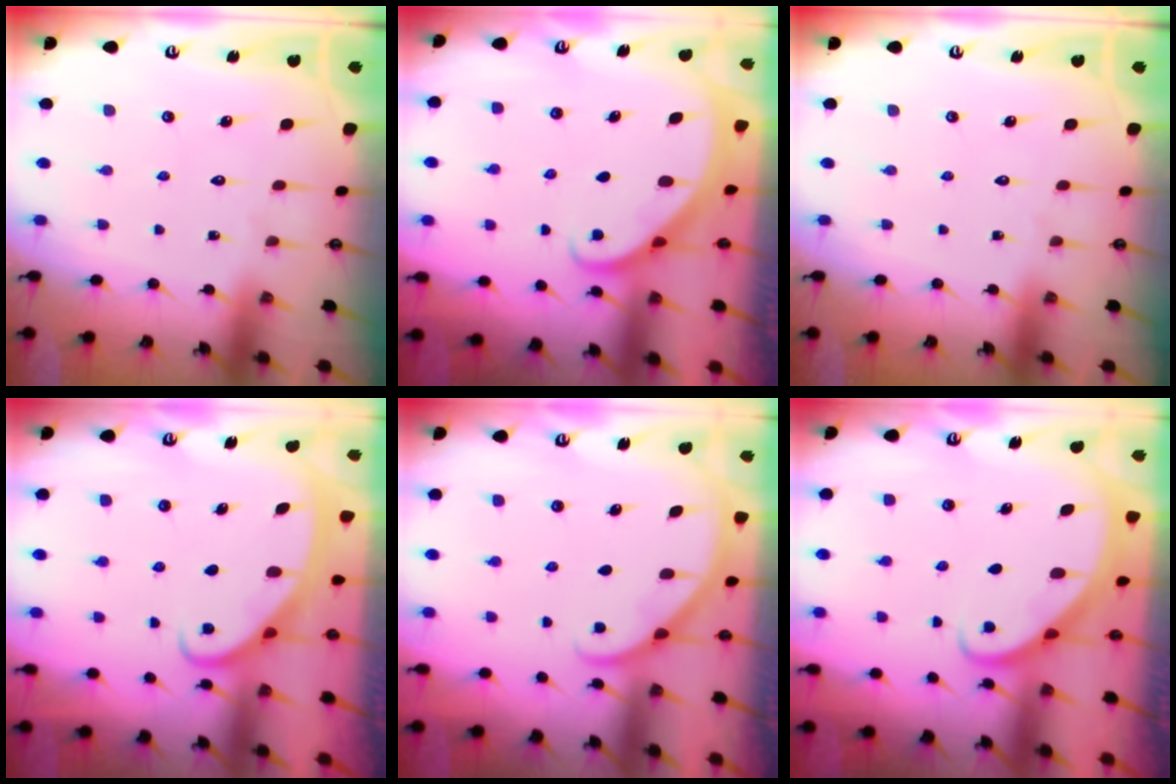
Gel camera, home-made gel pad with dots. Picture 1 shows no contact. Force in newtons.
{"total": 1.8, "press": 1.8, "slide": 0.1}
{"total": 0.0}
{"total": 2.8, "press": 2.8, "slide": 0.4}
{"total": 2.6, "press": 2.5, "slide": 0.3}
{"total": 2.8, "press": 2.8, "slide": 0.3}